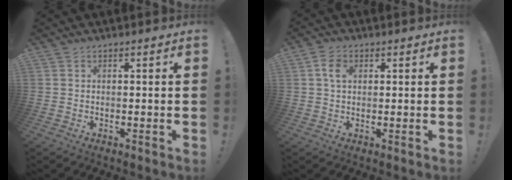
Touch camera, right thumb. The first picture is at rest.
{"total": 4.5, "force": [1.3, 3.1, 3.0], "torque": [-0.050, 0.006, 0.024]}